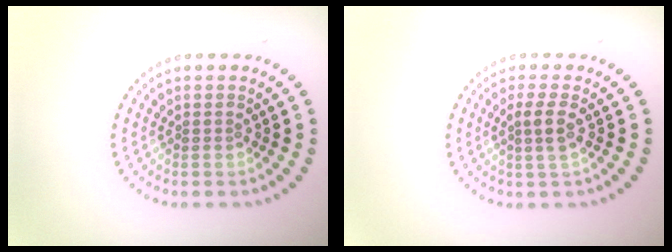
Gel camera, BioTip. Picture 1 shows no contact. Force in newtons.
{"total": 1.8, "press": 1.5, "slide": 1.0}